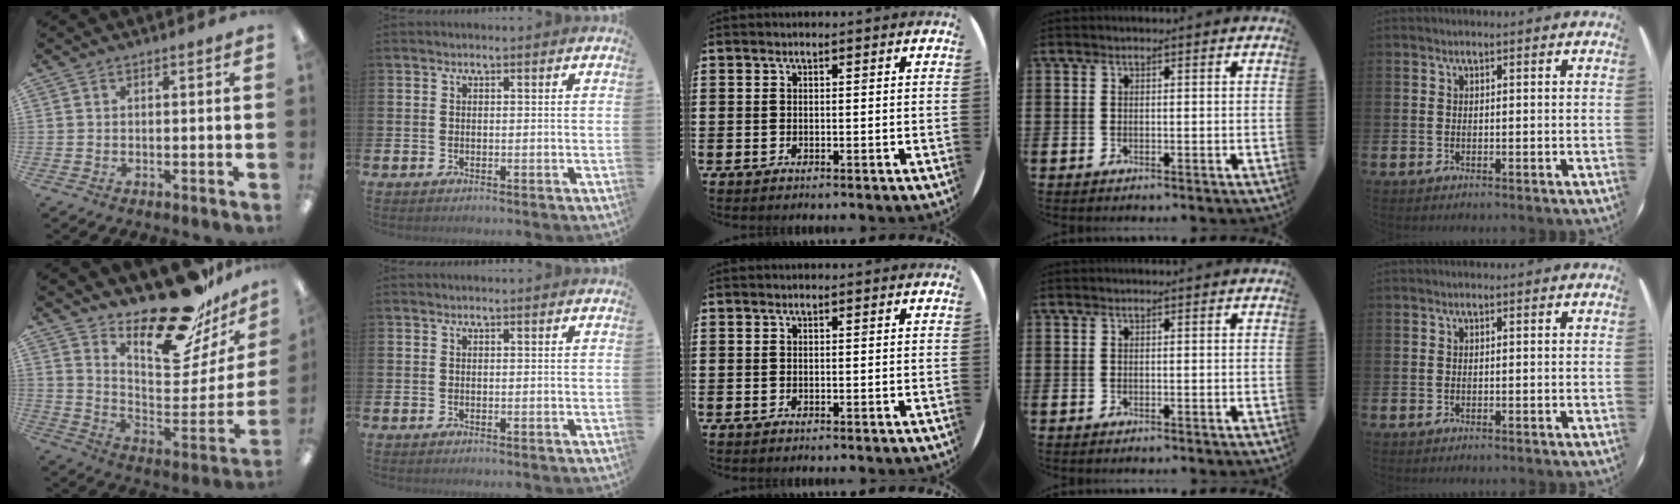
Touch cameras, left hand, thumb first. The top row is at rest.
{"thumb": {"total": 24.3, "force": [19.4, 7.8, 12.3], "torque": [-0.161, -0.143, 0.325]}}